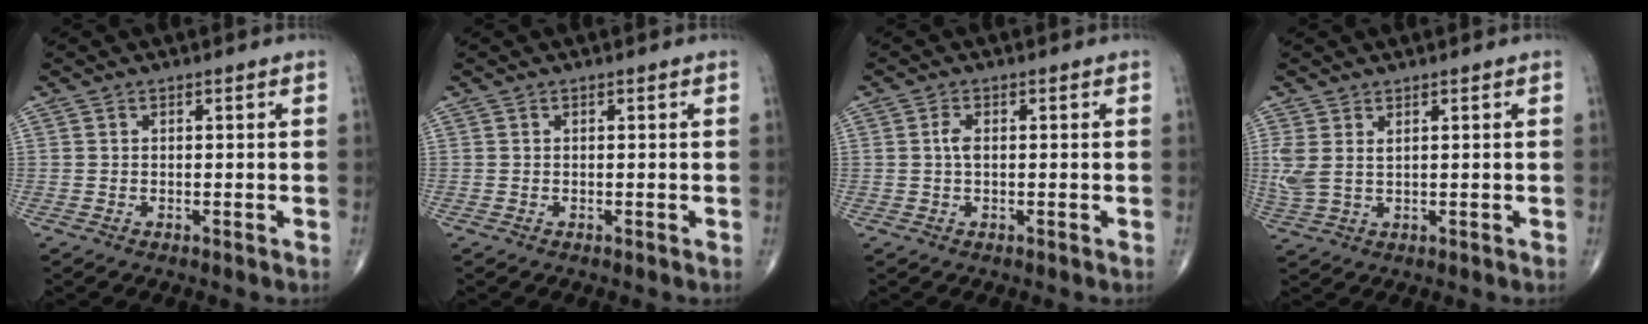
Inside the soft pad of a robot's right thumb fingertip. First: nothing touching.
{"total": 0.0}
{"total": 2.0, "force": [0.1, 1.0, 1.7], "torque": [-0.037, 0.003, 0.000]}
{"total": 4.5, "force": [1.4, 2.4, 3.6], "torque": [-0.101, 0.002, 0.037]}